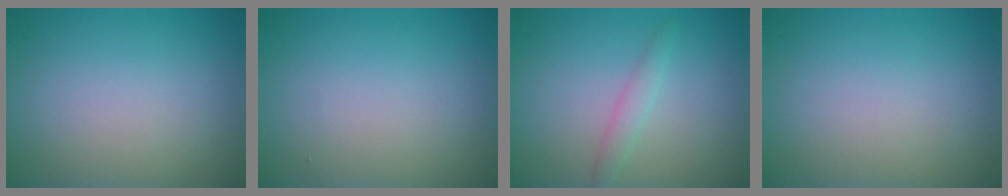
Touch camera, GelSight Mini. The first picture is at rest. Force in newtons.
{"total": 0.0}
{"total": 1.4, "press": 1.4, "slide": 0.0}
{"total": 0.0}